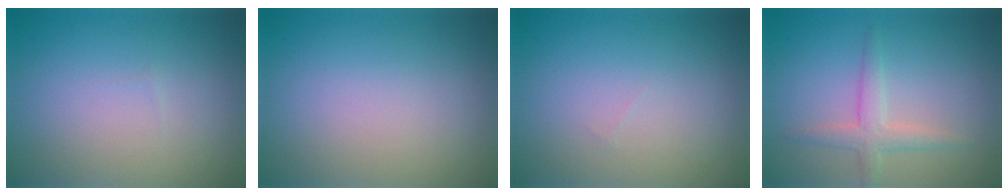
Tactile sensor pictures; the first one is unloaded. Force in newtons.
{"total": 0.0}
{"total": 0.0}
{"total": 2.5, "press": 2.4, "slide": 0.3}